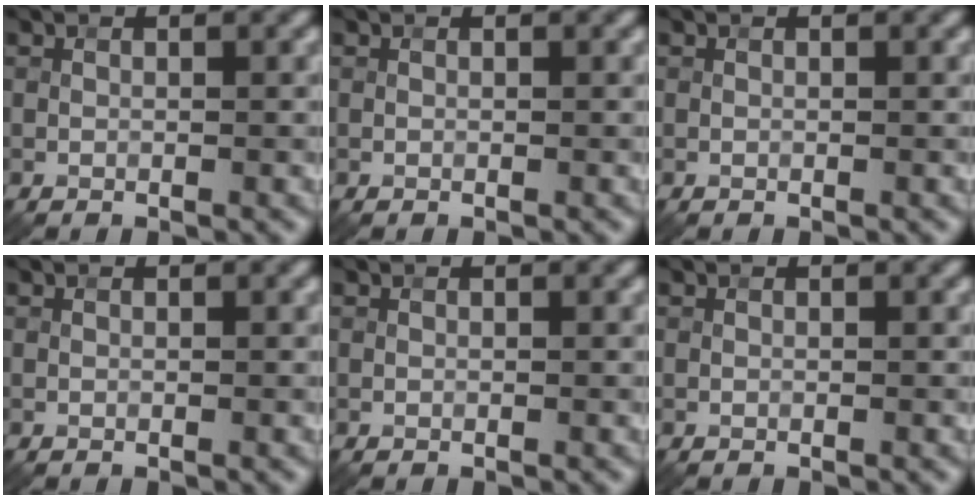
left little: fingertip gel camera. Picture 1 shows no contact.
{"total": 0.0}
{"total": 0.0}
{"total": 0.0}
{"total": 0.0}
{"total": 0.0}